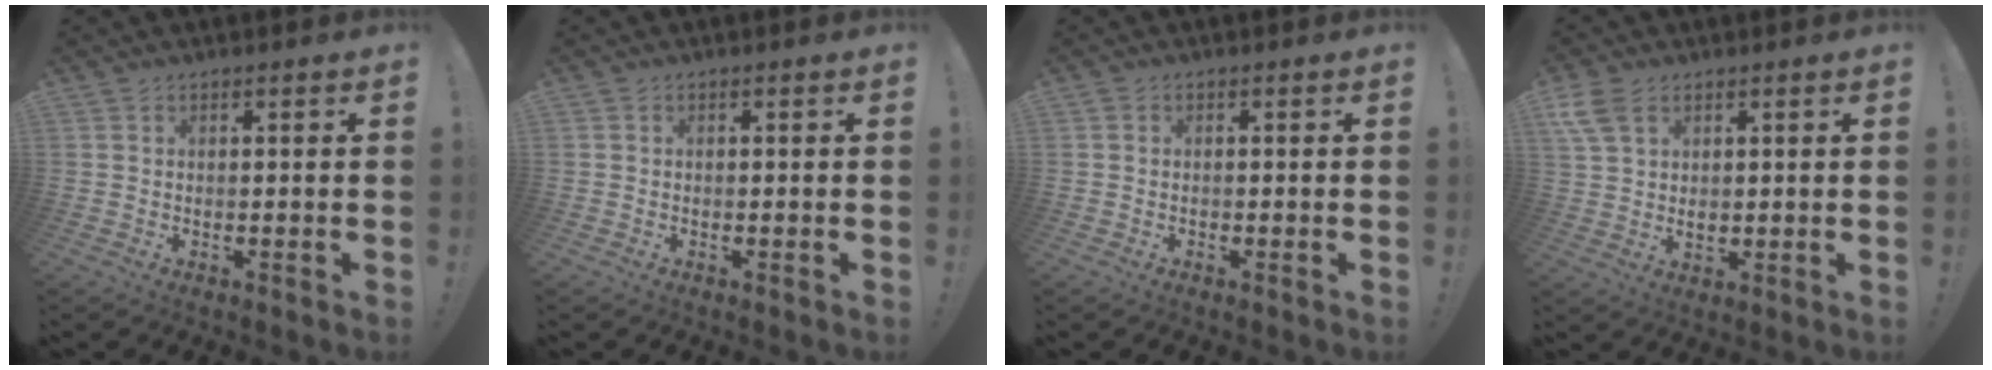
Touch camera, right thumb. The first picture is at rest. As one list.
[{"total": 0.0}, {"total": 0.7, "force": [-0.5, 0.6, 0.1], "torque": [-0.005, 0.004, -0.008]}, {"total": 7.0, "force": [3.6, 4.3, 4.3], "torque": [-0.099, -0.009, 0.069]}]